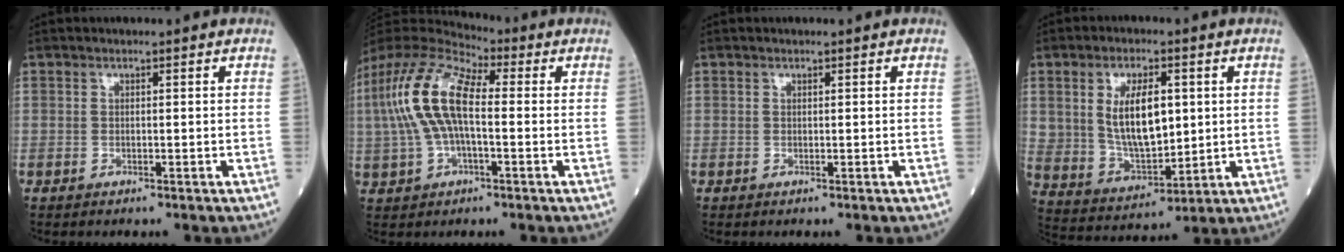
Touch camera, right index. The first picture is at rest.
{"total": 14.0, "force": [0.9, 5.5, 12.8], "torque": [-0.286, 0.029, 0.013]}
{"total": 0.0}
{"total": 11.1, "force": [2.3, 5.2, 9.6], "torque": [-0.188, 0.004, 0.053]}